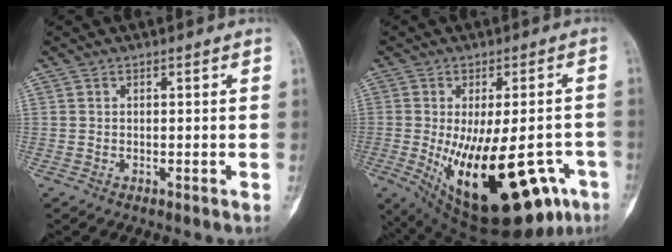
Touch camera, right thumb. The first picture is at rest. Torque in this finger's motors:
{"motor_torque": [0.21, 1.71, 2.25, -0.51, 0.23]}